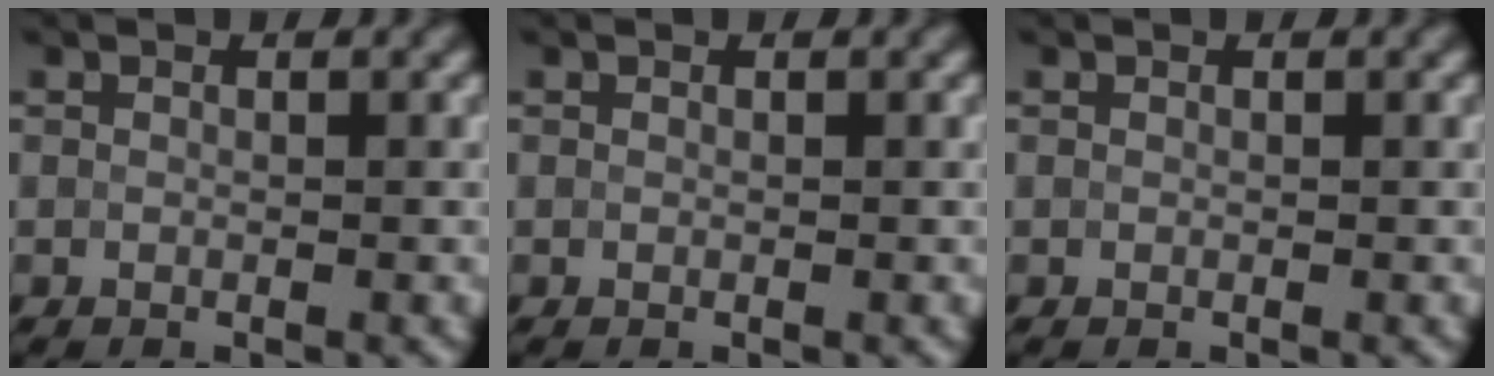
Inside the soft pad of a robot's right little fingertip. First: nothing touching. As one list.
[{"total": 0.0}, {"total": 0.0}]